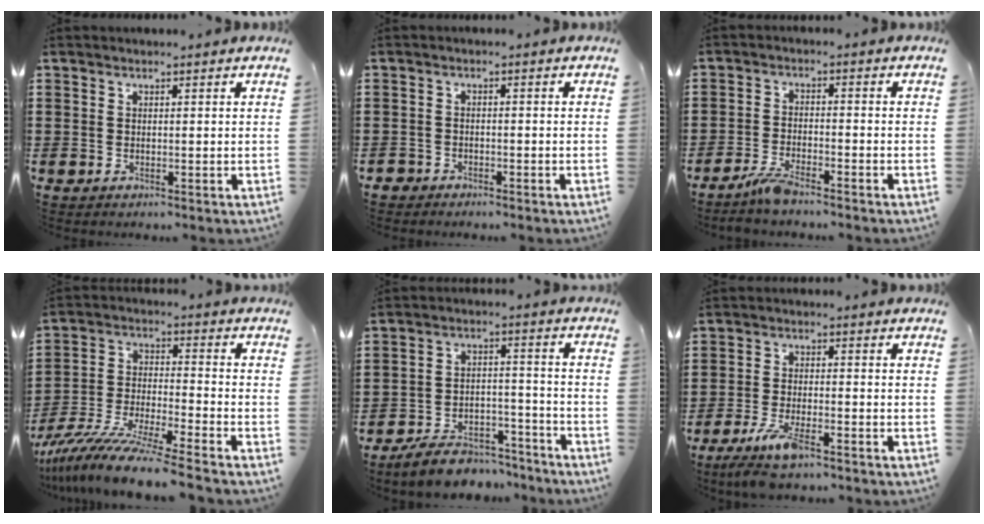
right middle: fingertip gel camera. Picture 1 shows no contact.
{"total": 1.6, "force": [-1.5, 0.4, -0.2], "torque": [-0.002, 0.002, -0.035]}
{"total": 3.7, "force": [-3.0, 0.5, 2.0], "torque": [-0.055, -0.003, -0.064]}
{"total": 10.6, "force": [-9.5, -0.4, 4.6], "torque": [-0.090, 0.002, -0.189]}
{"total": 7.1, "force": [-6.7, 1.9, 1.7], "torque": [-0.024, 0.023, -0.127]}
{"total": 6.2, "force": [-4.4, 1.2, 4.2], "torque": [-0.093, -0.014, -0.083]}